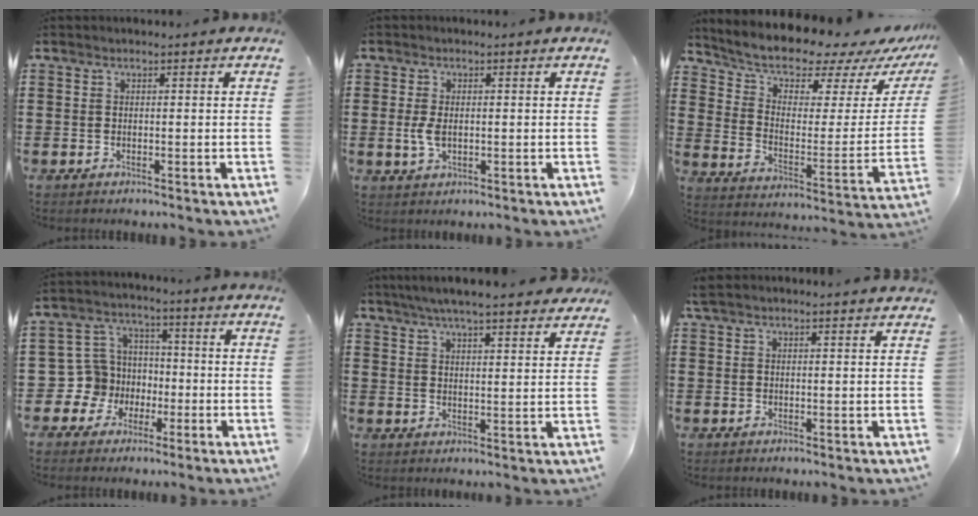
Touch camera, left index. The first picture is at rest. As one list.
[{"total": 3.2, "force": [-0.1, 1.7, 2.7], "torque": [-0.075, -0.004, -0.008]}, {"total": 8.6, "force": [7.8, 2.5, 2.8], "torque": [-0.080, -0.063, 0.130]}, {"total": 8.1, "force": [-1.4, 7.8, 1.6], "torque": [-0.086, 0.005, -0.026]}, {"total": 5.7, "force": [5.2, 0.1, 2.2], "torque": [-0.060, -0.018, 0.093]}, {"total": 2.3, "force": [2.2, -0.1, 0.9], "torque": [-0.022, 0.001, 0.042]}]